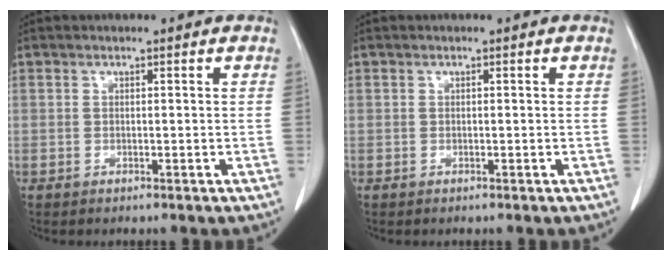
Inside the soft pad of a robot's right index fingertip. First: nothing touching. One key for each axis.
{"total": 0.0}